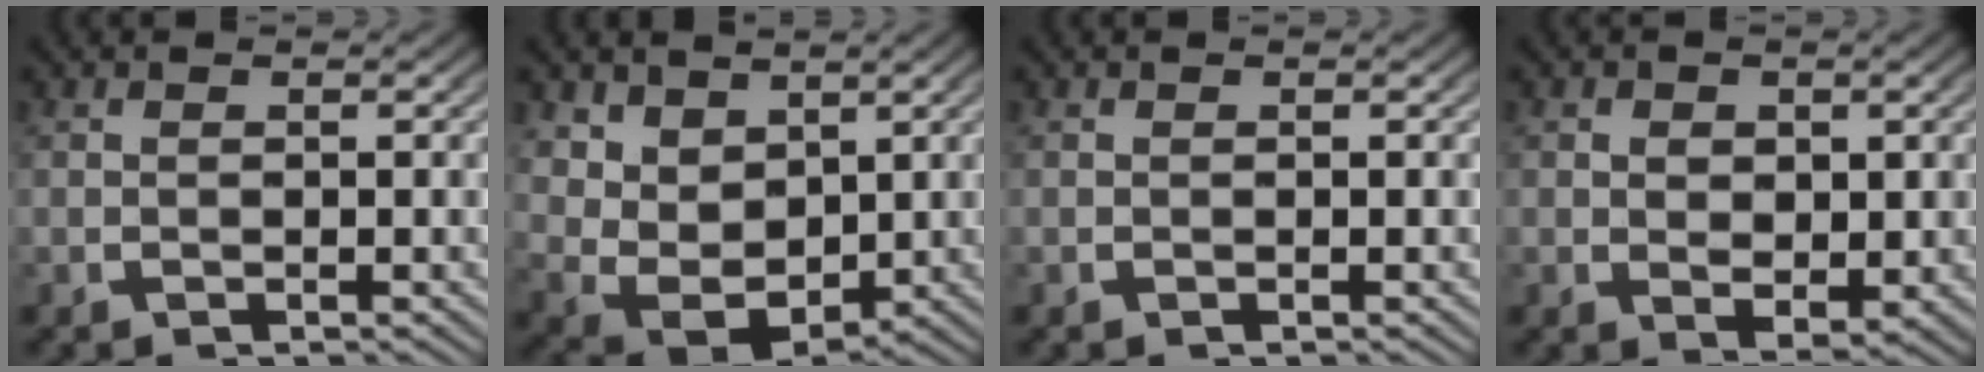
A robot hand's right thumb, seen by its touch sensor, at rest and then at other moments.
{"total": 8.0, "force": [-0.4, 6.2, 4.9], "torque": [-0.133, -0.055, 0.015]}
{"total": 0.0}
{"total": 2.7, "force": [0.2, 2.0, 1.8], "torque": [-0.033, -0.024, 0.016]}